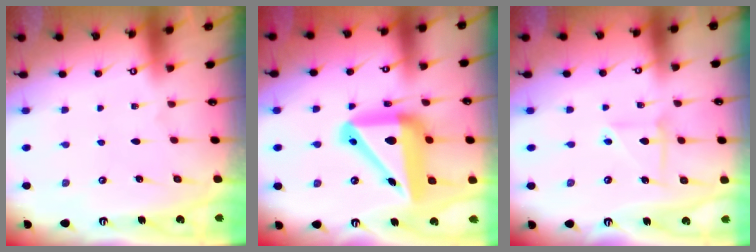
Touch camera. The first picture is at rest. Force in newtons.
{"total": 20.8, "press": 20.6, "slide": 2.9}
{"total": 5.7, "press": 5.6, "slide": 1.1}